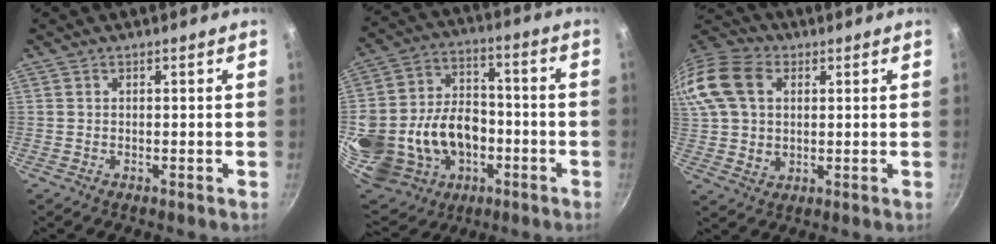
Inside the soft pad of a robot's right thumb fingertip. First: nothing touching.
{"total": 27.1, "force": [-5.0, 20.7, 16.9], "torque": [-0.348, 0.046, -0.059]}
{"total": 20.2, "force": [5.5, 14.8, 12.5], "torque": [-0.286, 0.018, 0.094]}